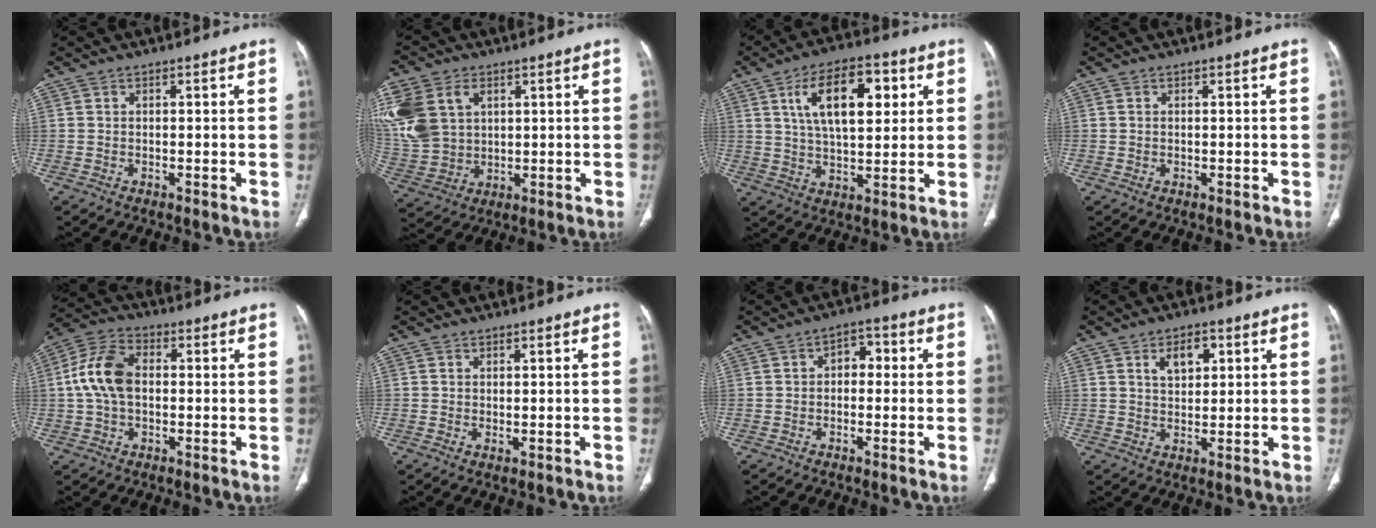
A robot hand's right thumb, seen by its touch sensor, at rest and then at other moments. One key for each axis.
{"total": 17.1, "fx": 5.4, "fy": 12.6, "fz": 10.2, "tx": -0.242, "ty": 0.001, "tz": 0.119}
{"total": 14.5, "fx": 4.8, "fy": 7.0, "fz": 11.8, "tx": -0.173, "ty": -0.004, "tz": 0.082}
{"total": 0.0}
{"total": 10.3, "fx": 0.4, "fy": 6.6, "fz": 7.9, "tx": -0.159, "ty": 0.025, "tz": 0.001}
{"total": 0.7, "fx": 0.0, "fy": 0.4, "fz": 0.6, "tx": -0.012, "ty": -0.003, "tz": 0.001}
{"total": 4.3, "fx": 0.3, "fy": 3.0, "fz": 3.2, "tx": -0.023, "ty": 0.017, "tz": -0.006}
{"total": 5.6, "fx": 2.3, "fy": 3.4, "fz": 3.9, "tx": -0.046, "ty": -0.008, "tz": 0.038}